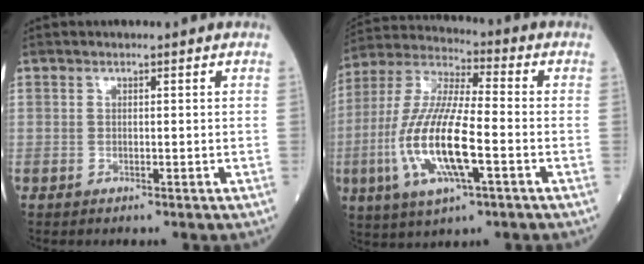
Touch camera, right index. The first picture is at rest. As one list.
[{"total": 16.1, "force": [-4.2, 3.4, 15.2], "torque": [-0.328, -0.012, -0.078]}]